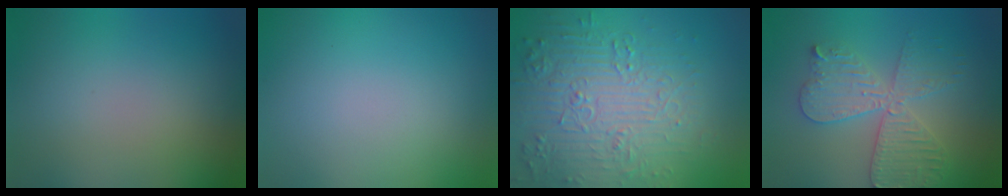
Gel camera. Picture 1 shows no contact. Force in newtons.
{"total": 0.0}
{"total": 6.2, "press": 5.5, "slide": 2.8}
{"total": 4.8, "press": 4.7, "slide": 0.7}